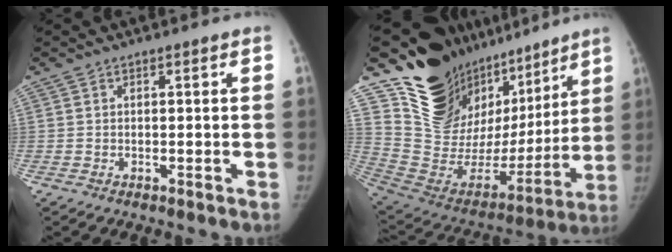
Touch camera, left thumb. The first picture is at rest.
{"total": 30.3, "force": [20.2, 17.4, 14.4], "torque": [-0.193, -0.075, 0.334]}